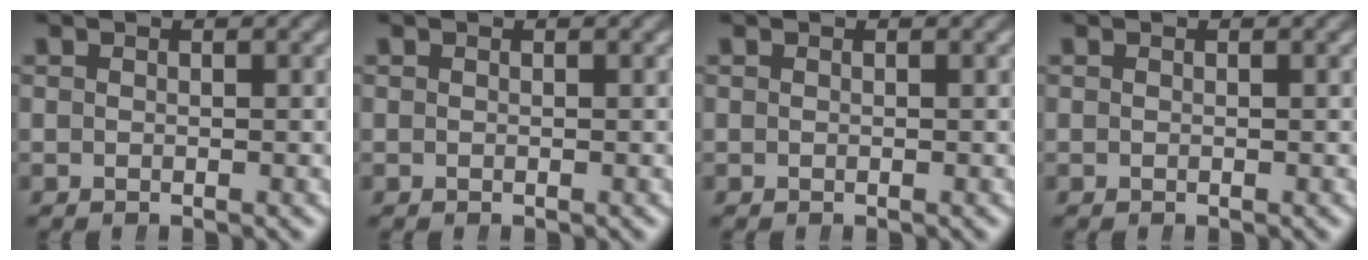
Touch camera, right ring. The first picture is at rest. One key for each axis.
{"total": 0.0}
{"total": 0.0}
{"total": 0.0}